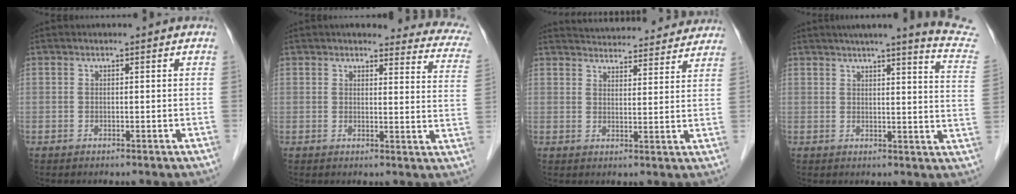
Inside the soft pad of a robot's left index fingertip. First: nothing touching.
{"total": 16.1, "force": [14.5, 3.7, 5.9], "torque": [-0.031, -0.034, 0.130]}
{"total": 19.0, "force": [18.0, 3.7, 4.7], "torque": [-0.061, 0.007, 0.225]}
{"total": 14.0, "force": [12.5, -1.2, 6.3], "torque": [-0.078, -0.067, 0.124]}